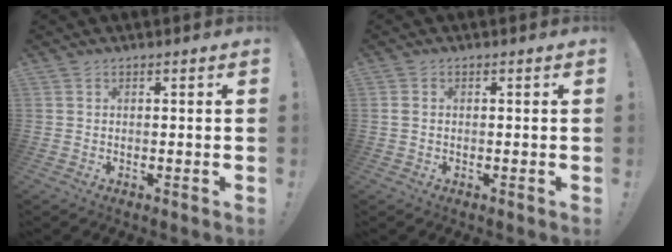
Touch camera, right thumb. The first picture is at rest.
{"total": 1.1, "force": [0.1, 0.7, 0.8], "torque": [-0.017, 0.005, 0.002]}